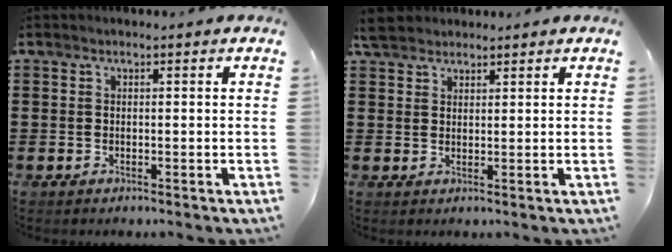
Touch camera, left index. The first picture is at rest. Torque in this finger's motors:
{"motor_torque": [0.28, -0.42, 0.07, 0.01]}